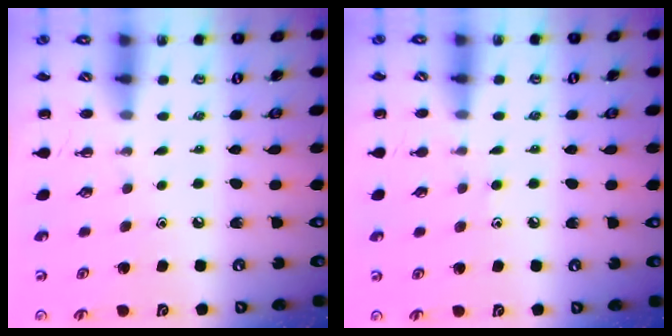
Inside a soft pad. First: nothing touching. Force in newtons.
{"total": 6.0, "press": 5.7, "slide": 2.0}